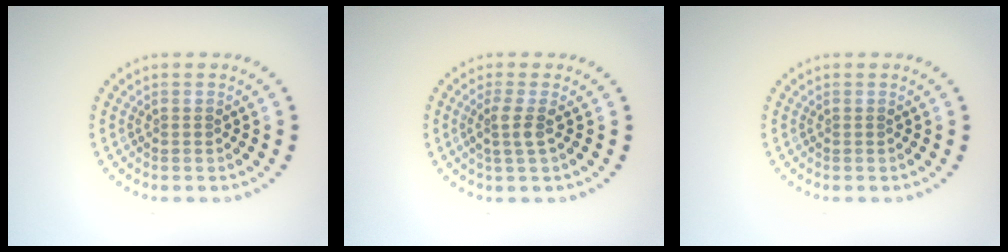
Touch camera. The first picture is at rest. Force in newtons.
{"total": 1.9, "press": 1.5, "slide": 1.2}
{"total": 0.0}